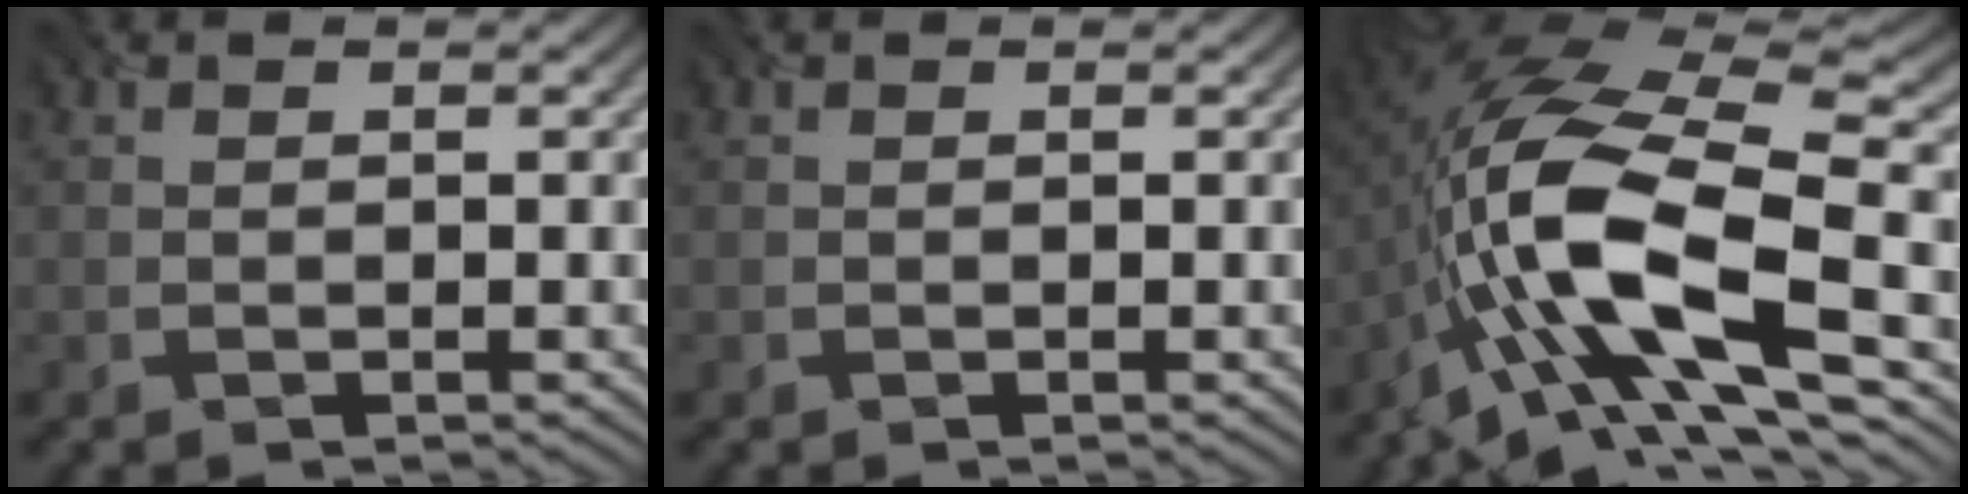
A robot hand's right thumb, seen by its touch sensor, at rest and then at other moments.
{"total": 0.0}
{"total": 16.8, "force": [-4.3, 6.6, 14.8], "torque": [-0.288, 0.001, -0.086]}